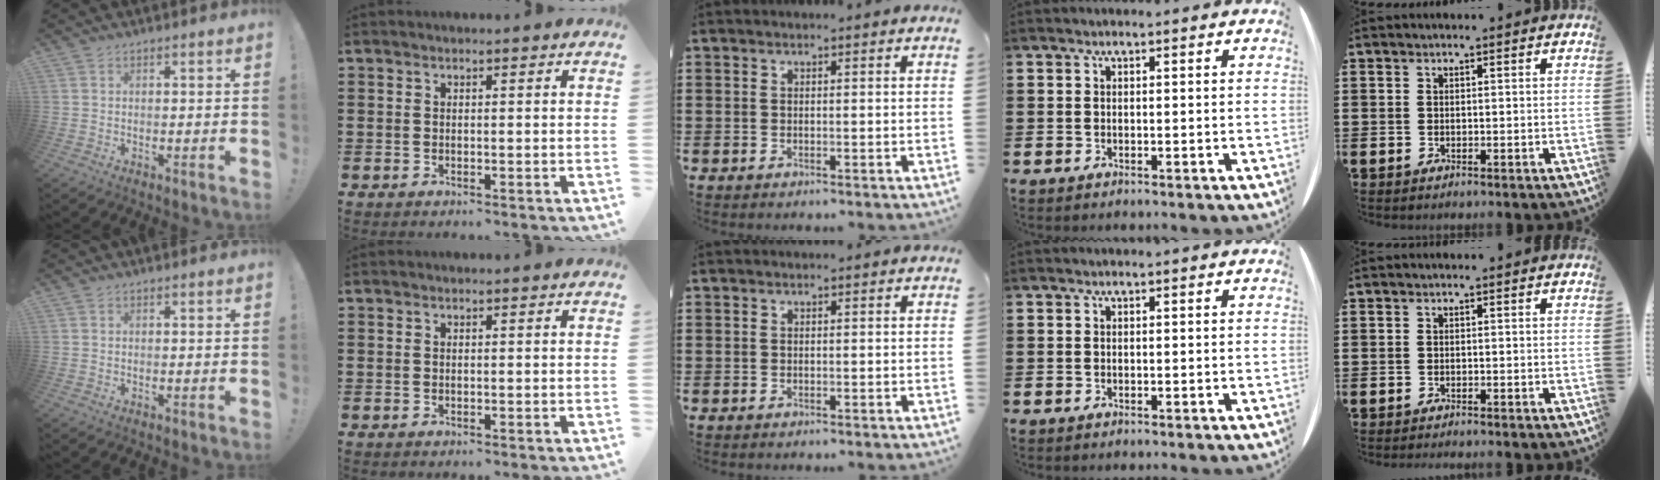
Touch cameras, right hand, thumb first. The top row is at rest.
{"little": {"total": 0.5, "force": [-0.5, -0.1, 0.0], "torque": [0.000, -0.002, -0.011]}}